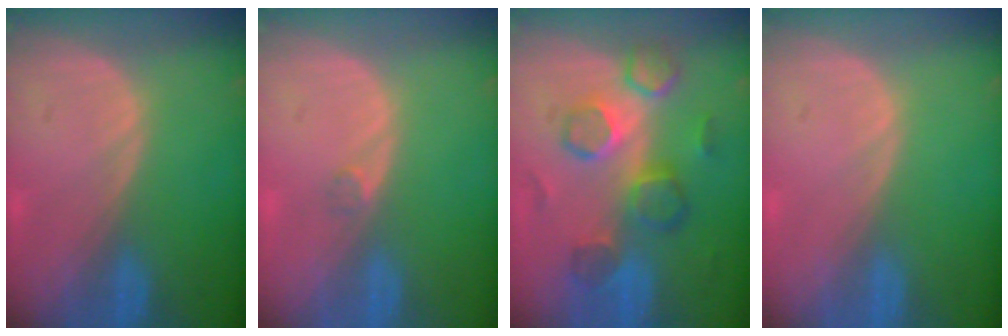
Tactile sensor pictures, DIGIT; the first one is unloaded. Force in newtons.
{"total": 0.9, "press": 0.8, "slide": 0.5}
{"total": 8.8, "press": 8.5, "slide": 2.3}
{"total": 0.0}